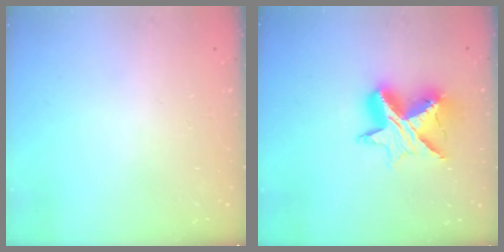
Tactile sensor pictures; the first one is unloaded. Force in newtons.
{"total": 13.1, "press": 13.1, "slide": 0.8}